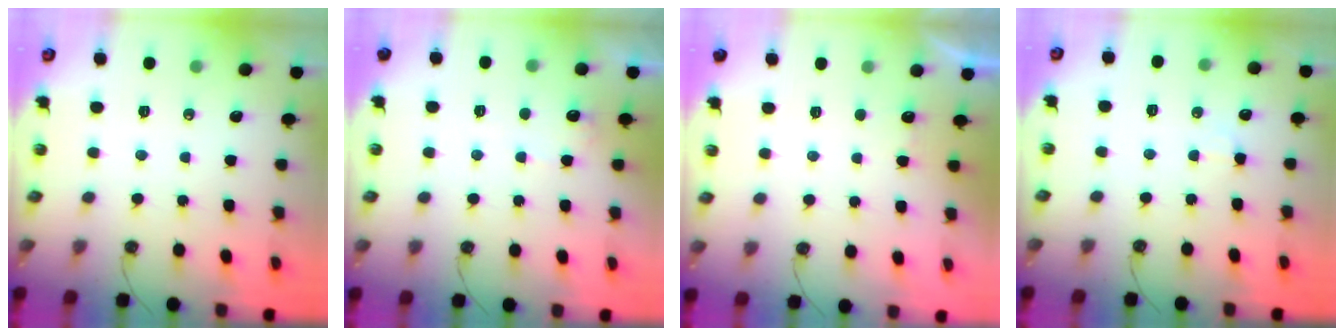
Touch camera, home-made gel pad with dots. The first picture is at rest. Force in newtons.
{"total": 4.6, "press": 4.6, "slide": 0.3}
{"total": 0.9, "press": 0.6, "slide": 0.7}
{"total": 3.2, "press": 3.0, "slide": 0.8}